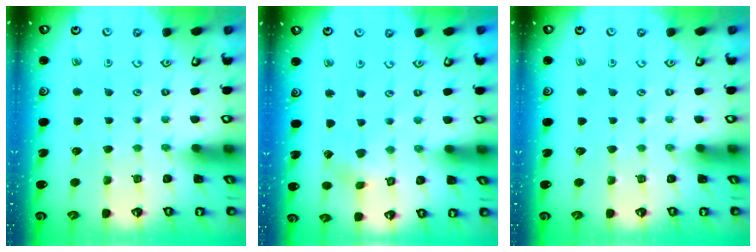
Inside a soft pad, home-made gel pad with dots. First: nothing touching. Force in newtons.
{"total": 2.4, "press": 2.4, "slide": 0.2}
{"total": 0.0}